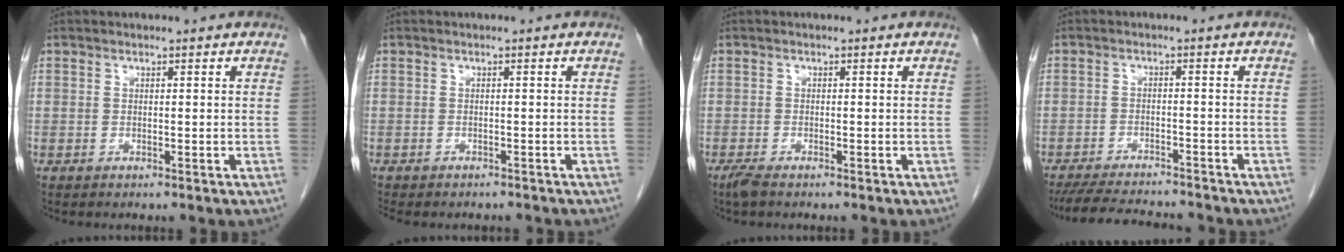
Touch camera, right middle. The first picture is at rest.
{"total": 6.4, "force": [-5.7, 2.0, 2.1], "torque": [-0.030, -0.008, -0.071]}
{"total": 1.8, "force": [-1.4, 0.4, 1.1], "torque": [-0.031, -0.006, -0.027]}
{"total": 10.3, "force": [-9.6, 1.3, 3.6], "torque": [-0.063, -0.011, -0.143]}